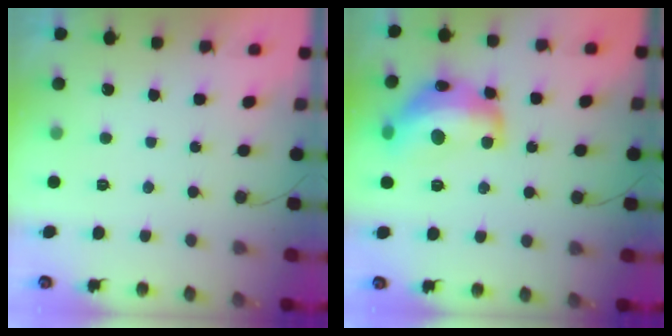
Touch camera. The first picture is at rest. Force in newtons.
{"total": 17.6, "press": 17.6, "slide": 0.9}